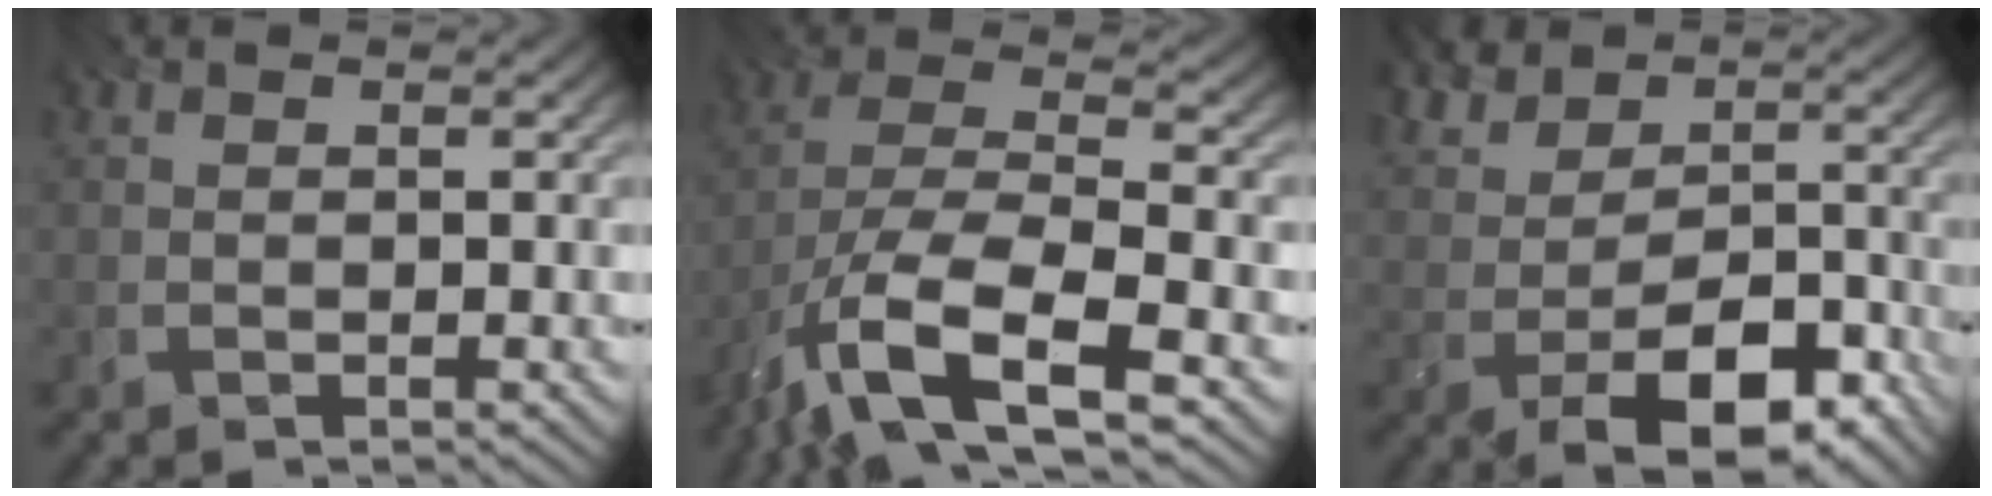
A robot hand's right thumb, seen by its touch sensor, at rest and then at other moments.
{"total": 12.0, "force": [-7.8, 3.6, 8.3], "torque": [-0.166, -0.022, -0.163]}
{"total": 9.4, "force": [-3.5, 5.7, 6.6], "torque": [-0.093, -0.002, -0.072]}